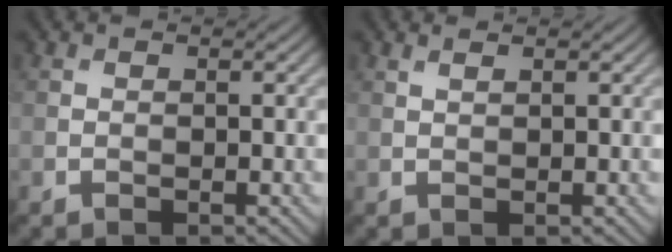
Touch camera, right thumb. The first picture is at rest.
{"total": 0.8, "force": [0.7, 0.1, 0.4], "torque": [-0.012, 0.004, 0.014]}